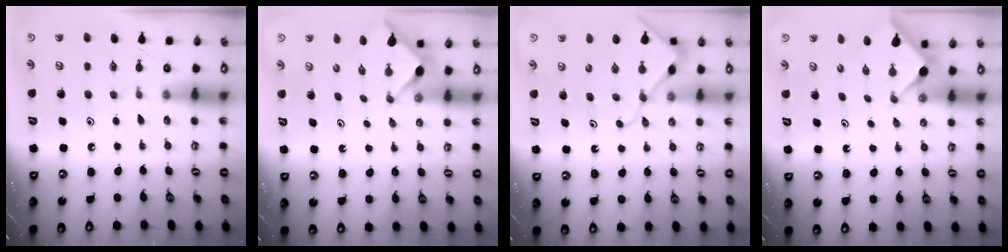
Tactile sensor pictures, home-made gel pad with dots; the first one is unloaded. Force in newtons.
{"total": 2.7, "press": 2.7, "slide": 0.3}
{"total": 9.3, "press": 9.2, "slide": 1.1}
{"total": 3.0, "press": 3.0, "slide": 0.3}